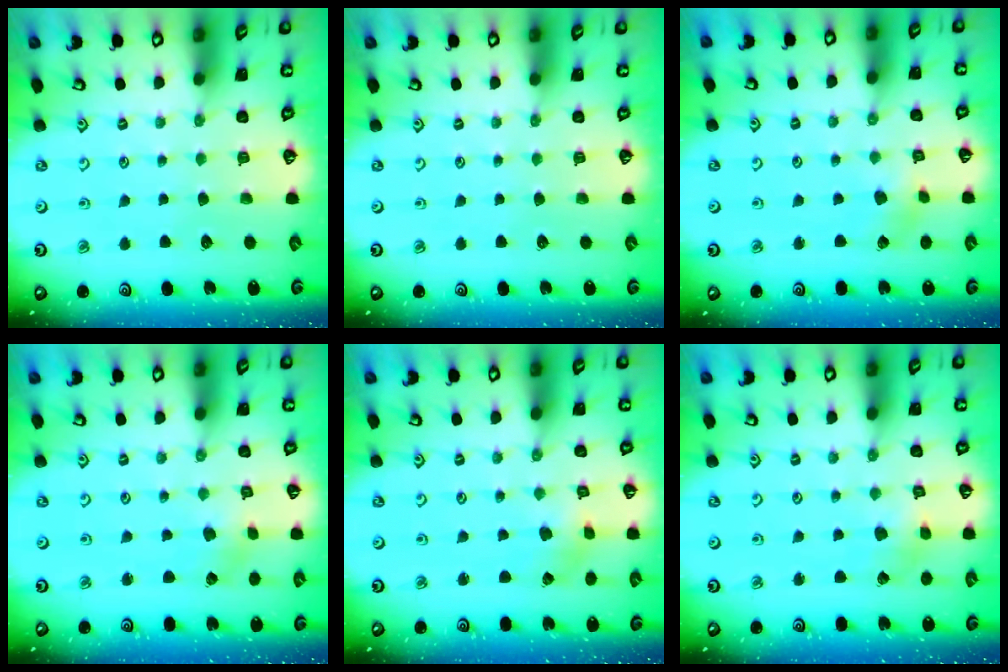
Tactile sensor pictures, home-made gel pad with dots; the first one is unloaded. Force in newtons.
{"total": 0.0}
{"total": 4.0, "press": 4.0, "slide": 0.5}
{"total": 1.6, "press": 1.5, "slide": 0.2}
{"total": 0.8, "press": 0.8, "slide": 0.2}
{"total": 2.9, "press": 2.9, "slide": 0.3}